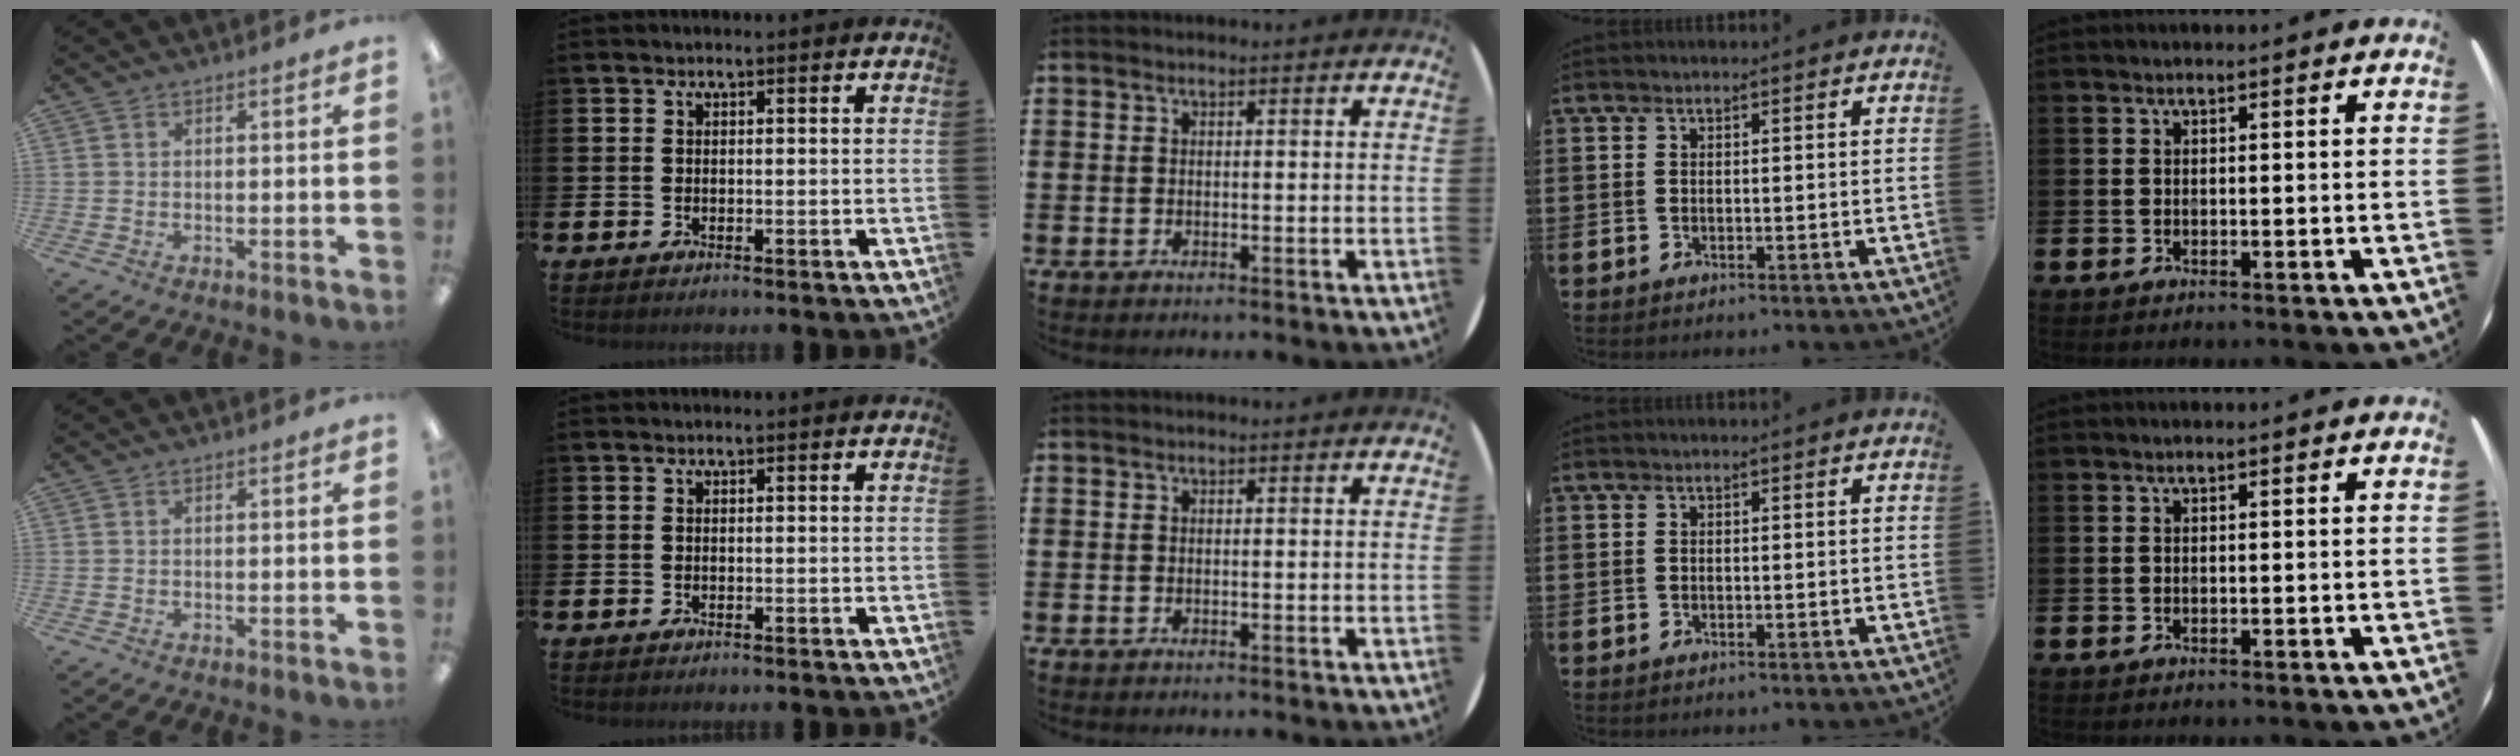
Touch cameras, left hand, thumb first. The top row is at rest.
{}